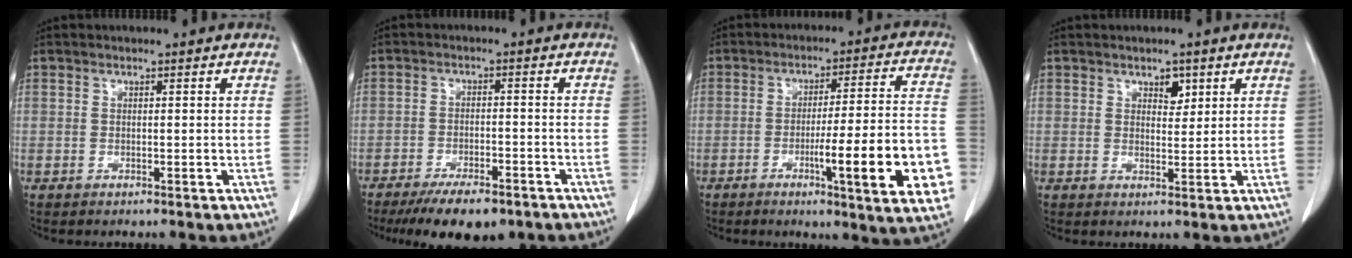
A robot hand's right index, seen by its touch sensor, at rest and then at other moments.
{"total": 9.5, "force": [-7.2, 3.2, 5.3], "torque": [-0.077, -0.008, -0.109]}
{"total": 17.1, "force": [-5.6, 0.7, 16.2], "torque": [-0.173, 0.001, -0.070]}
{"total": 2.4, "force": [1.4, 1.3, 1.4], "torque": [-0.018, -0.003, 0.024]}